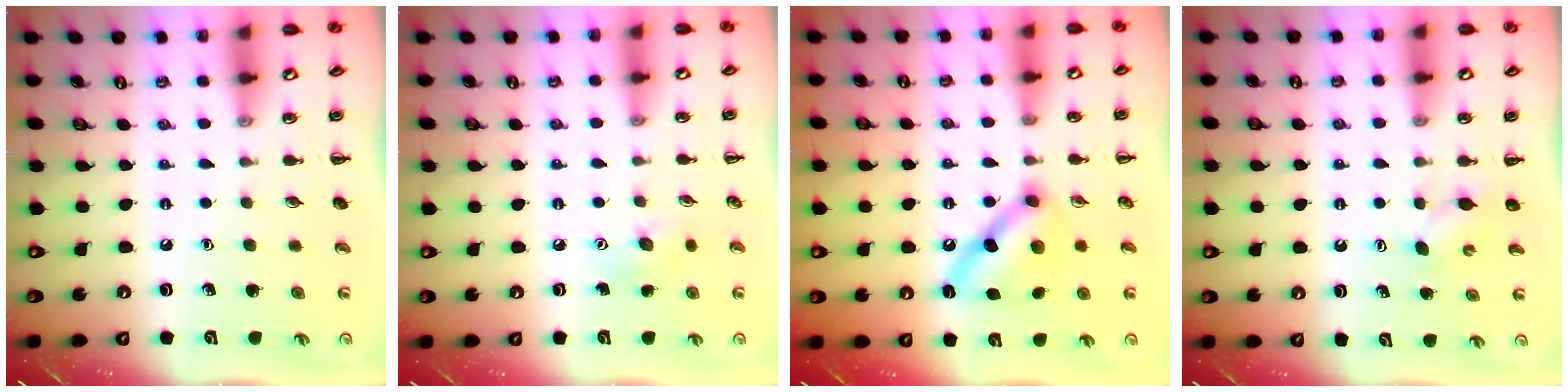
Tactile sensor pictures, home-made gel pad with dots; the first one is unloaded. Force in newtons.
{"total": 6.2, "press": 6.0, "slide": 1.4}
{"total": 10.7, "press": 10.7, "slide": 0.9}
{"total": 3.3, "press": 3.2, "slide": 0.7}